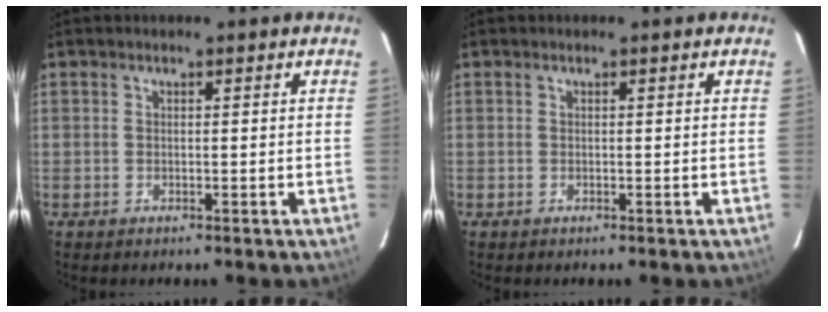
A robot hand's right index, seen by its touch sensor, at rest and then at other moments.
{"total": 0.0}